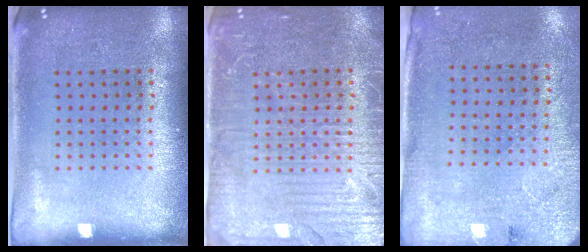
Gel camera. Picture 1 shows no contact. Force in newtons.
{"total": 4.2, "press": 4.0, "slide": 1.4}
{"total": 2.7, "press": 2.2, "slide": 1.5}